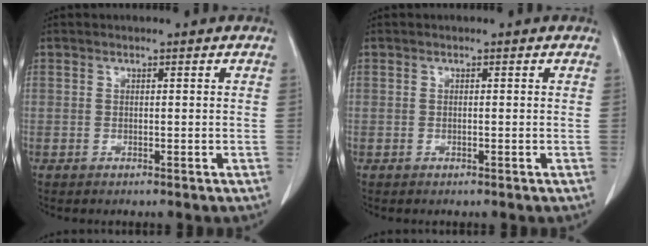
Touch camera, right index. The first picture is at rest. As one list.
[{"total": 0.0}]